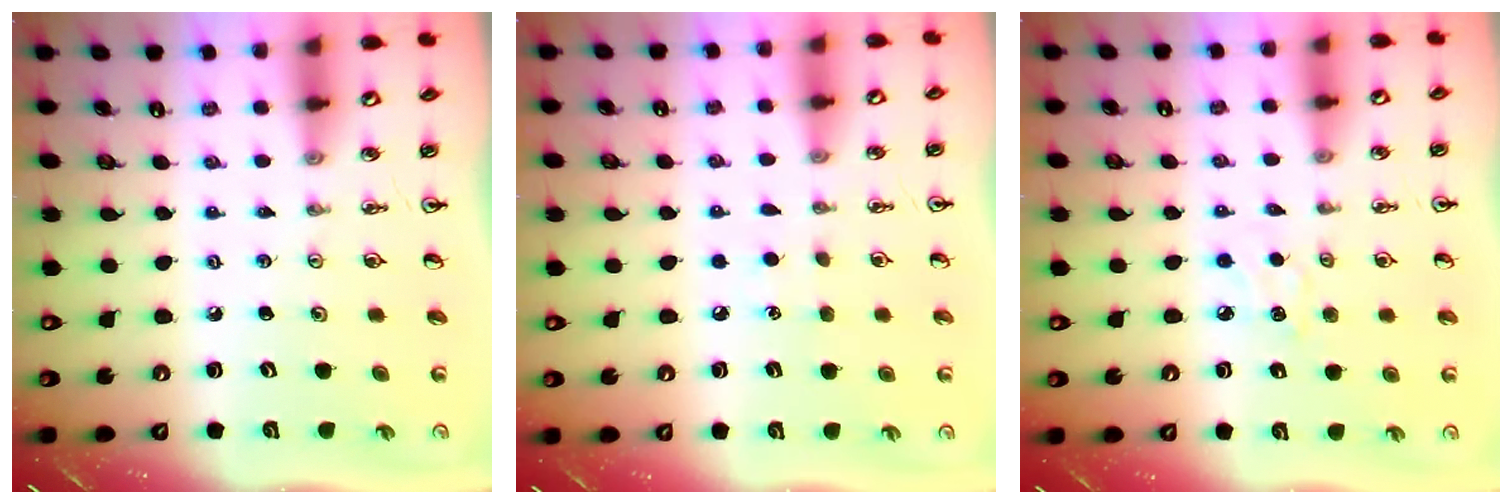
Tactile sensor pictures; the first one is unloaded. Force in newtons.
{"total": 4.7, "press": 4.7, "slide": 0.5}
{"total": 4.2, "press": 4.1, "slide": 0.6}